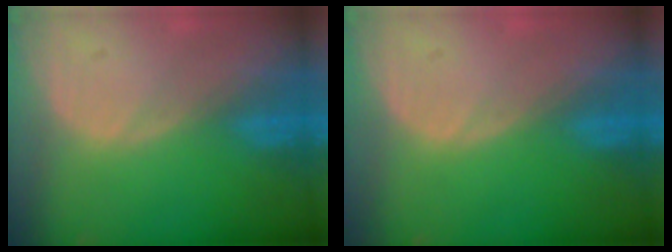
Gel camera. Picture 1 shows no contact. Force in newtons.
{"total": 0.0}